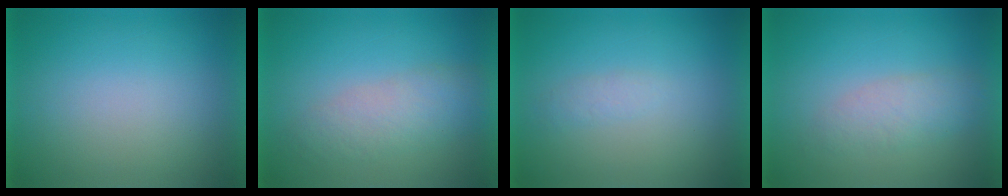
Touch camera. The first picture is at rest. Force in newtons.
{"total": 3.0}
{"total": 1.4}
{"total": 2.9}